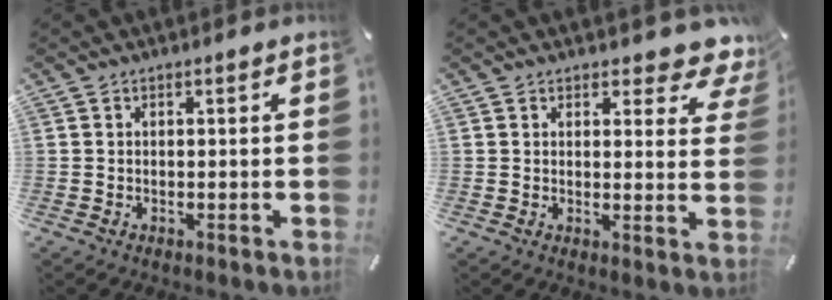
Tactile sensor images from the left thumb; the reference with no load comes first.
{"total": 5.8, "force": [4.6, 2.8, 2.2], "torque": [-0.008, -0.037, 0.076]}